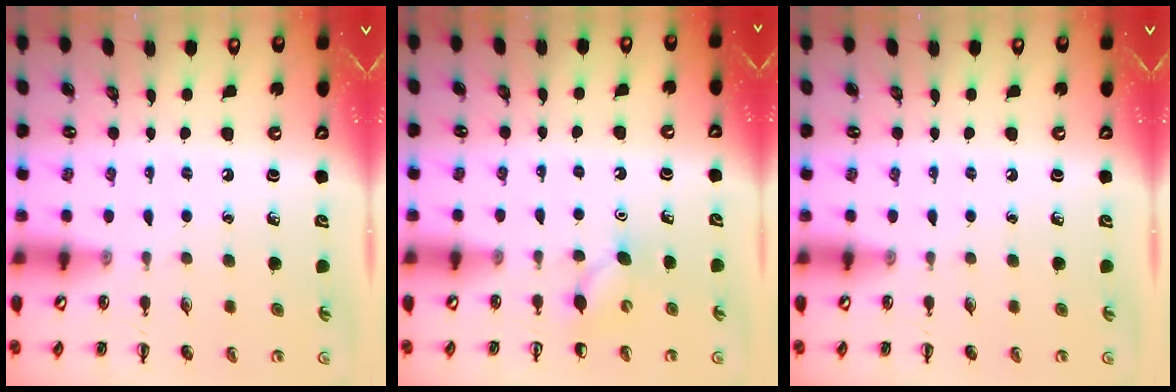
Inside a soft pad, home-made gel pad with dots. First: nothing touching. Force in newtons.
{"total": 4.0, "press": 3.8, "slide": 1.1}
{"total": 0.0}